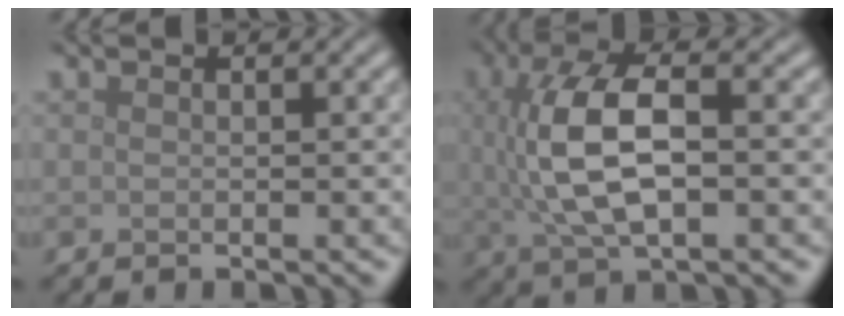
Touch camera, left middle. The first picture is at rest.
{"total": 7.7, "force": [0.3, 3.3, 6.9], "torque": [-0.149, 0.007, 0.006]}